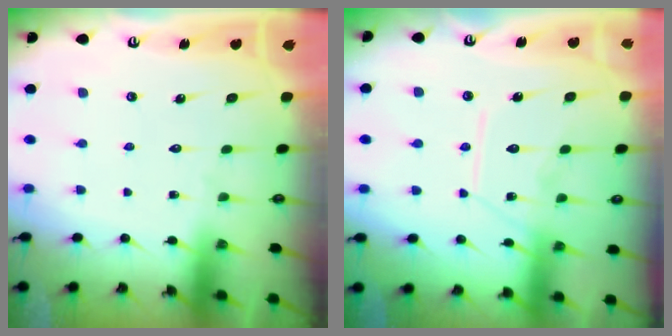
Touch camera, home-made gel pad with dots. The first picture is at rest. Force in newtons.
{"total": 10.7, "press": 10.7, "slide": 1.0}